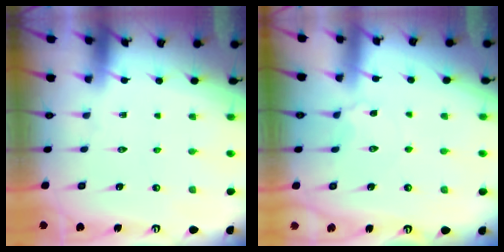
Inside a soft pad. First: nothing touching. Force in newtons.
{"total": 3.8, "press": 3.7, "slide": 0.6}